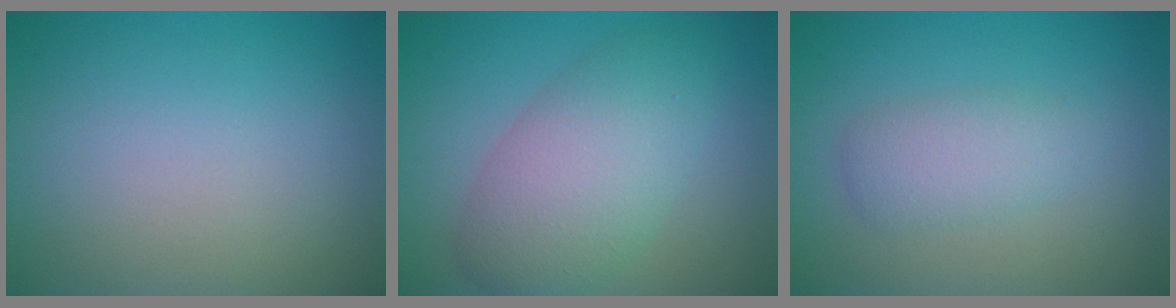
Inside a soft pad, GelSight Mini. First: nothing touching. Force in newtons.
{"total": 6.6, "press": 6.6, "slide": 0.3}
{"total": 2.6, "press": 2.6, "slide": 0.1}